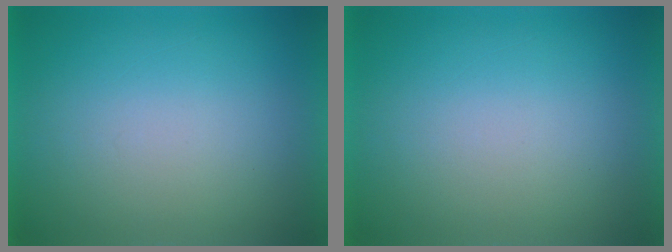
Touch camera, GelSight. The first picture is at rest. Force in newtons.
{"total": 0.0}